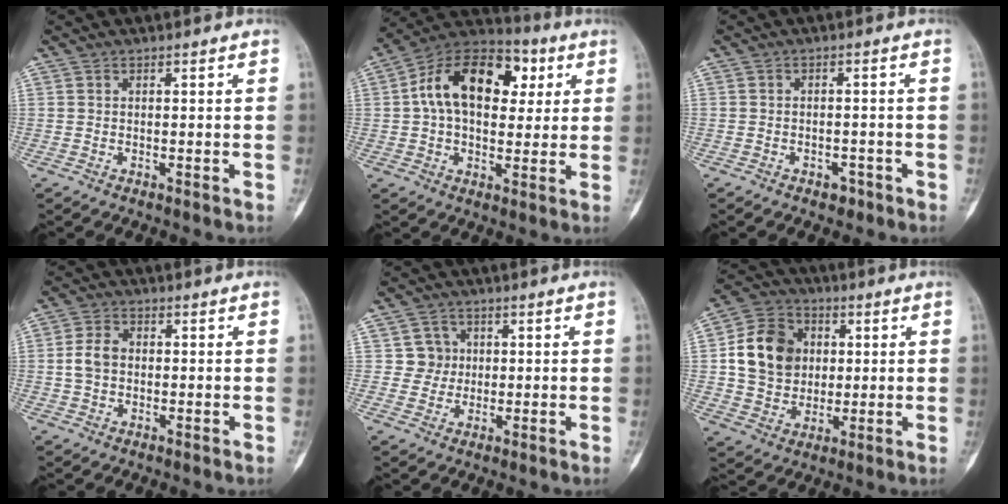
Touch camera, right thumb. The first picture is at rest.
{"total": 18.8, "force": [4.2, 12.1, 13.8], "torque": [-0.192, 0.021, 0.058]}
{"total": 2.3, "force": [-1.5, 1.6, 0.6], "torque": [0.002, 0.011, -0.017]}
{"total": 4.9, "force": [0.0, 3.7, 3.2], "torque": [-0.058, 0.013, -0.005]}
{"total": 4.3, "force": [0.8, 4.2, 0.2], "torque": [0.033, 0.005, 0.007]}
{"total": 14.4, "force": [2.1, 11.9, 7.7], "torque": [-0.107, 0.007, 0.037]}